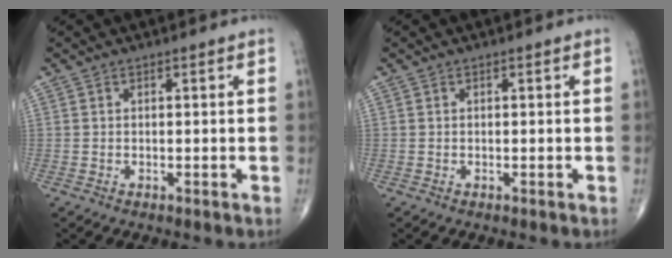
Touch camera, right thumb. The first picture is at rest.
{"total": 0.0}